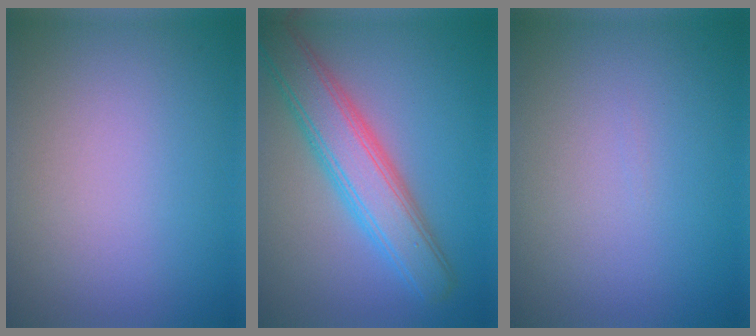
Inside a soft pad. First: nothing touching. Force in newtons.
{"total": 6.5, "press": 6.5, "slide": 0.3}
{"total": 0.0}